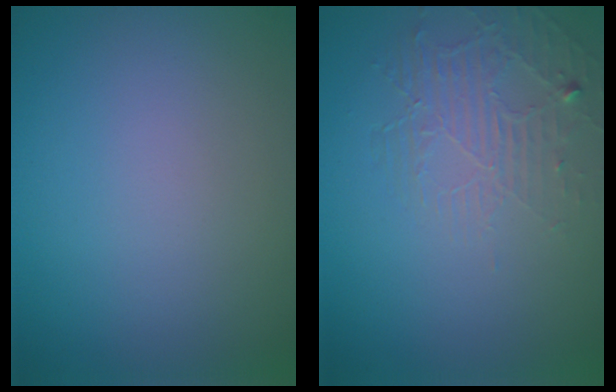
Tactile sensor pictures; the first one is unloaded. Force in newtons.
{"total": 2.0, "press": 1.1, "slide": 1.7}